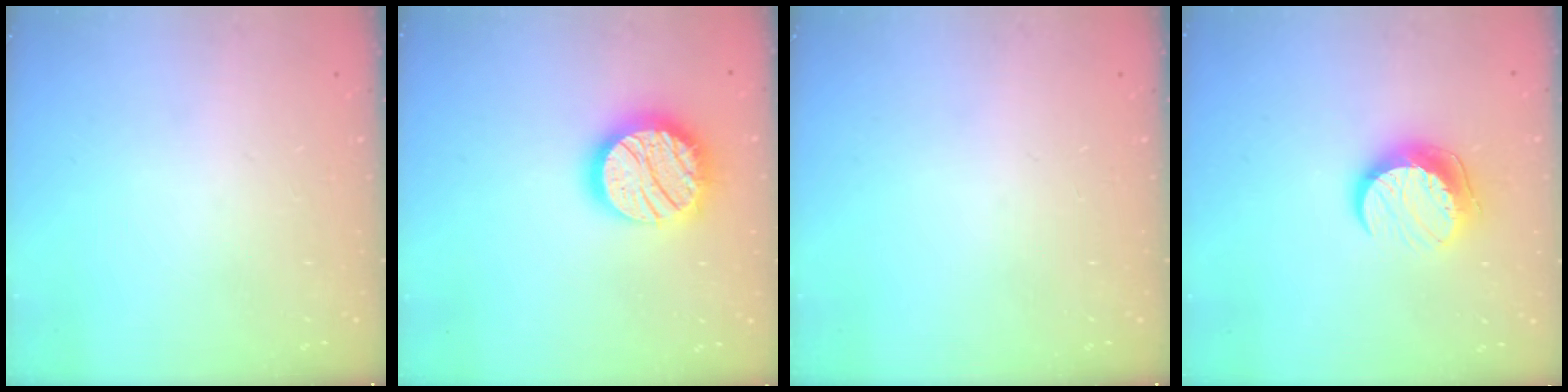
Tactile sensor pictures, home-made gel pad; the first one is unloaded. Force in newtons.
{"total": 20.3, "press": 20.2, "slide": 1.5}
{"total": 0.0}
{"total": 10.7, "press": 10.7, "slide": 0.3}